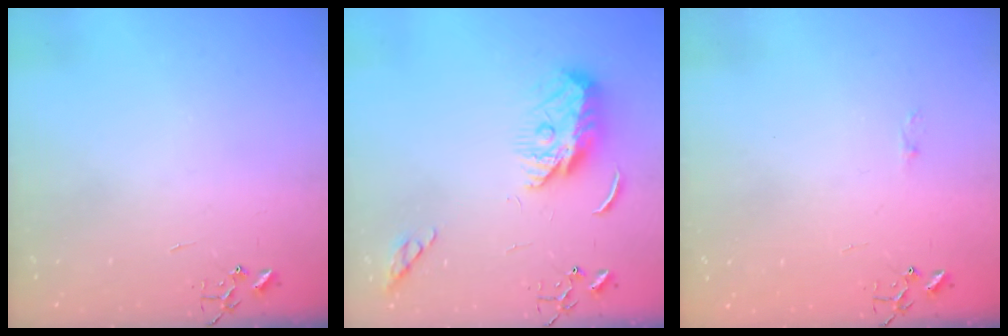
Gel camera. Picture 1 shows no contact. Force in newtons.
{"total": 9.5, "press": 9.5, "slide": 0.4}
{"total": 3.3, "press": 3.2, "slide": 0.4}